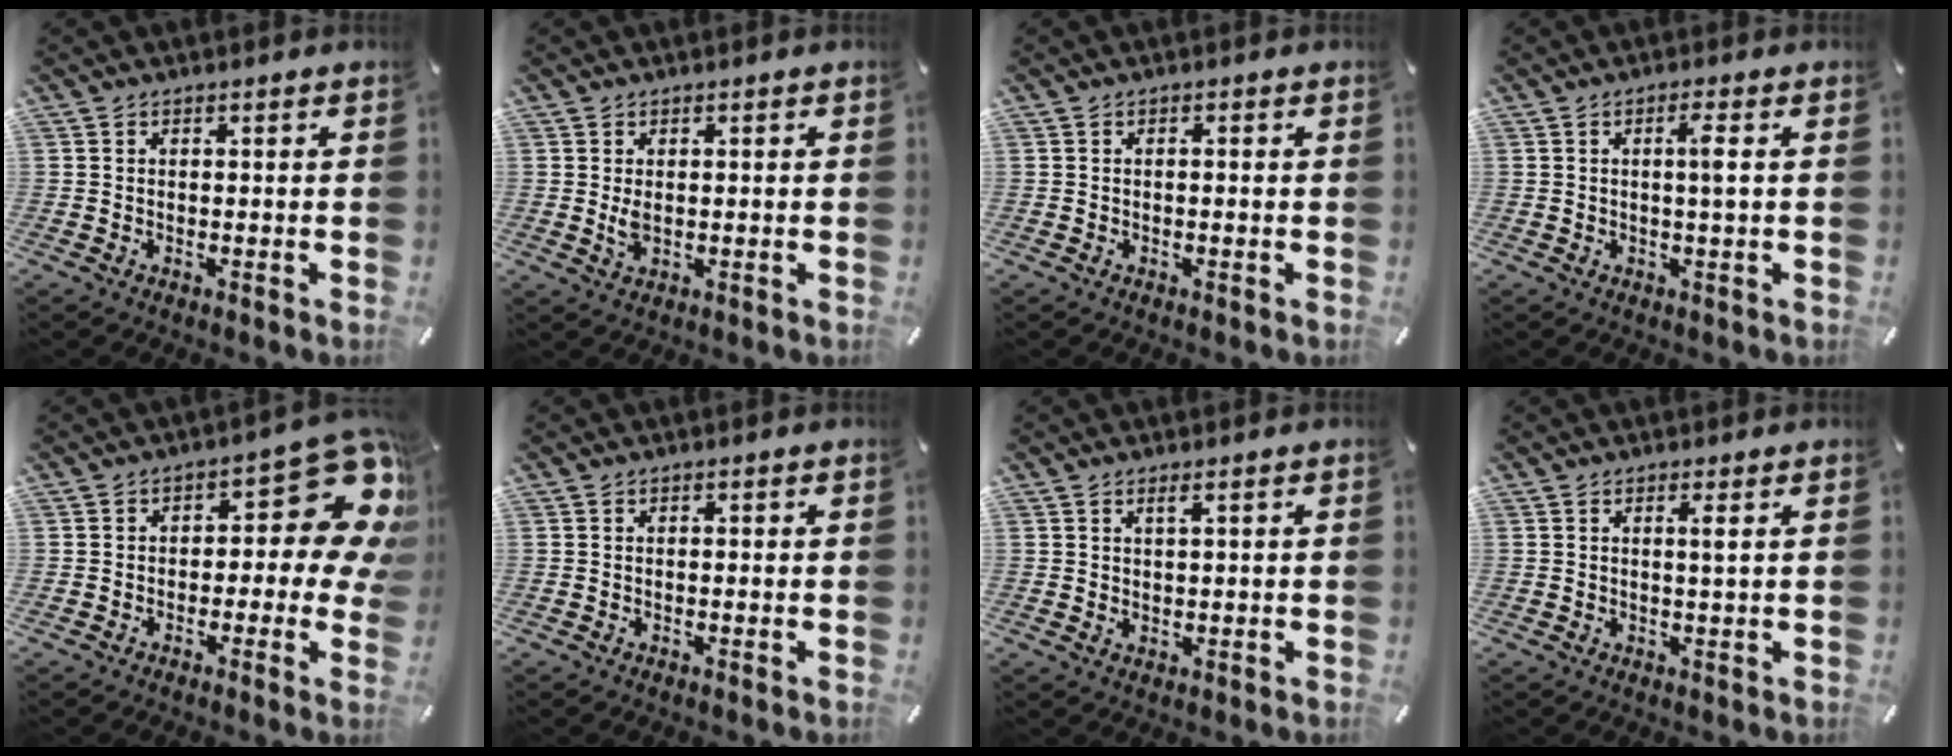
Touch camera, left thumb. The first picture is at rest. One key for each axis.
{"total": 2.6, "fx": 0.1, "fy": 1.5, "fz": 2.1, "tx": -0.049, "ty": -0.006, "tz": -0.006}
{"total": 0.8, "fx": -0.2, "fy": 0.2, "fz": 0.8, "tx": -0.013, "ty": 0.000, "tz": -0.004}
{"total": 3.7, "fx": 0.5, "fy": 0.2, "fz": 3.7, "tx": -0.071, "ty": -0.001, "tz": 0.005}
{"total": 14.8, "fx": 5.2, "fy": 6.8, "fz": 12.0, "tx": -0.142, "ty": -0.042, "tz": 0.083}
{"total": 0.0}
{"total": 1.9, "fx": 1.1, "fy": 0.5, "fz": 1.4, "tx": -0.028, "ty": 0.000, "tz": 0.020}
{"total": 2.2, "fx": 0.6, "fy": -0.1, "fz": 2.1, "tx": -0.041, "ty": -0.003, "tz": 0.009}